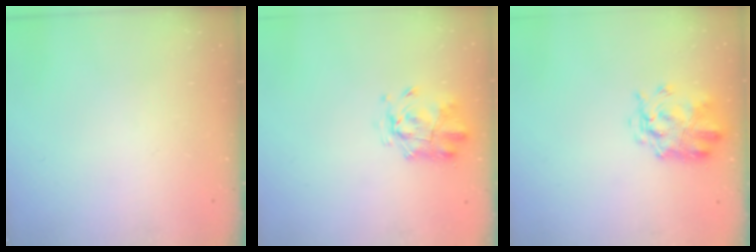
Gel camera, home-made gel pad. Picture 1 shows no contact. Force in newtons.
{"total": 3.4, "press": 3.1, "slide": 1.4}
{"total": 3.6, "press": 3.2, "slide": 1.6}